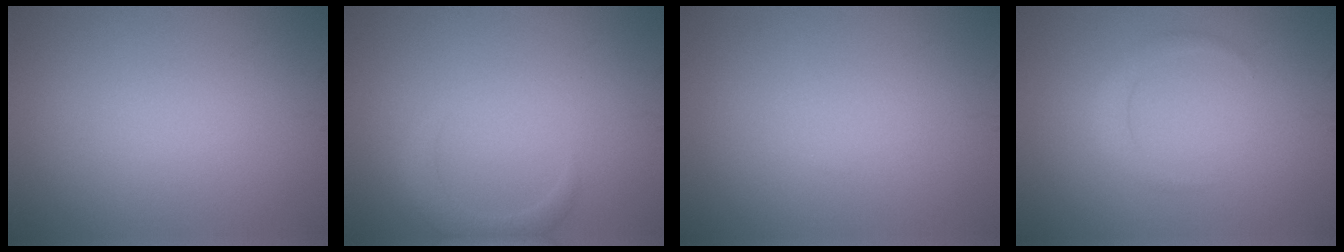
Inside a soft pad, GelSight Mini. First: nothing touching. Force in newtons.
{"total": 2.1, "press": 2.1, "slide": 0.3}
{"total": 0.0}
{"total": 1.5, "press": 1.5, "slide": 0.1}